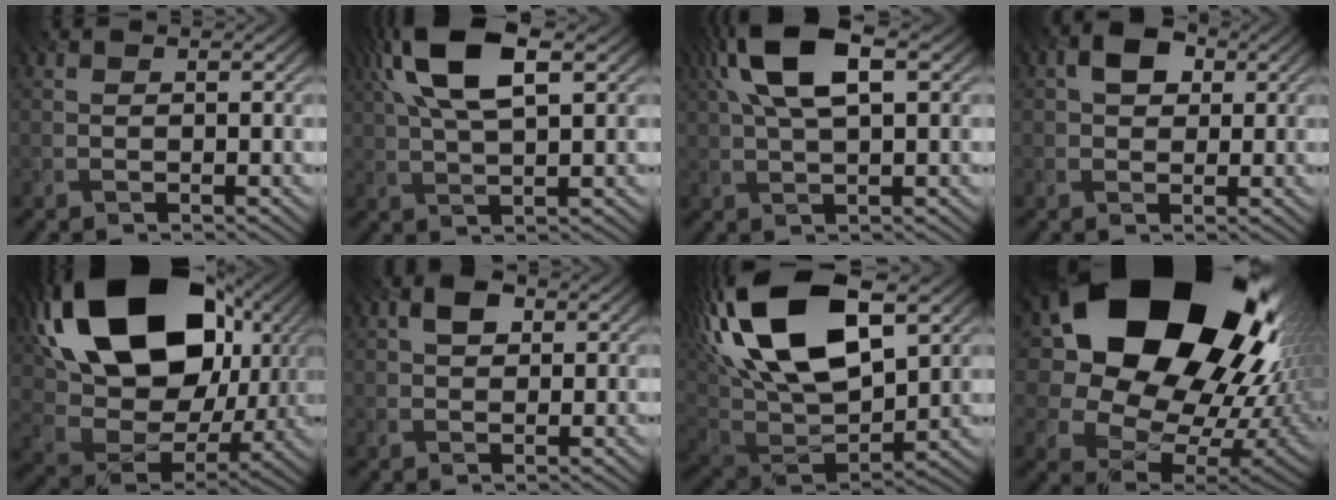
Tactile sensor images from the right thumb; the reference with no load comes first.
{"total": 11.3, "force": [4.8, 4.2, 9.4], "torque": [-0.208, 0.018, 0.086]}
{"total": 10.4, "force": [3.8, 4.0, 8.9], "torque": [-0.186, 0.022, 0.064]}
{"total": 4.0, "force": [1.3, 3.0, 2.4], "torque": [-0.044, 0.008, 0.014]}
{"total": 23.2, "force": [9.1, 15.2, 14.9], "torque": [-0.349, 0.027, 0.182]}
{"total": 2.7, "force": [1.0, 1.8, 1.8], "torque": [-0.035, 0.007, 0.014]}
{"total": 21.4, "force": [9.1, 10.5, 16.2], "torque": [-0.358, 0.049, 0.153]}
{"total": 24.7, "force": [10.0, 18.5, 12.9], "torque": [-0.296, 0.001, 0.199]}